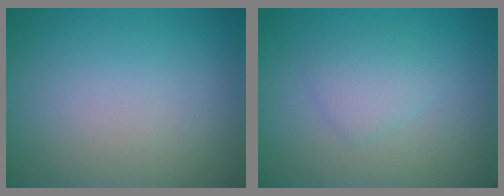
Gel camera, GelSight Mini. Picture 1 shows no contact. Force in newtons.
{"total": 2.0, "press": 2.0, "slide": 0.1}